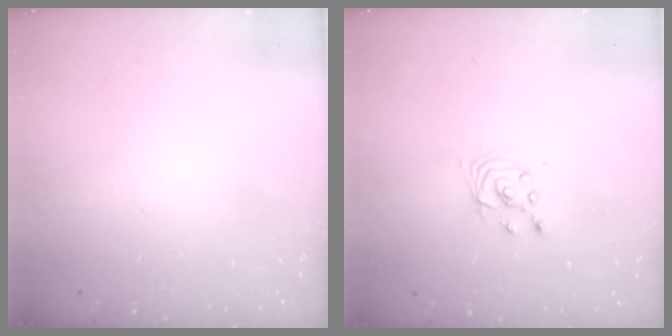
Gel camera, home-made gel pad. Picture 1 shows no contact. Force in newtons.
{"total": 3.3, "press": 3.3, "slide": 0.3}